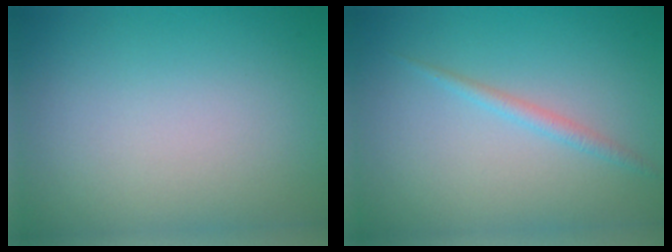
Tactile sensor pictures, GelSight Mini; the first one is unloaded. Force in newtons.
{"total": 1.3, "press": 1.3, "slide": 0.1}